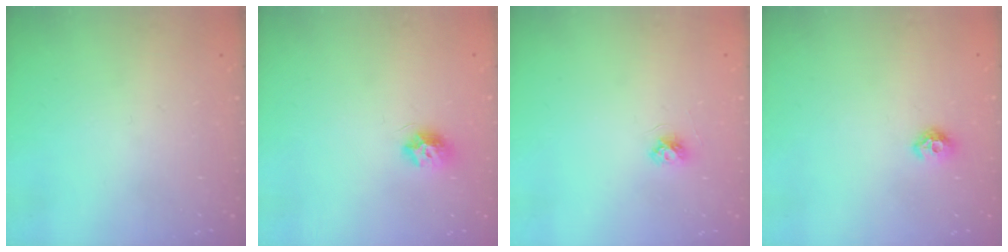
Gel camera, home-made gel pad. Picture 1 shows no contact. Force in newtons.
{"total": 8.1, "press": 8.1, "slide": 0.1}
{"total": 3.7, "press": 3.6, "slide": 0.4}
{"total": 6.5, "press": 6.5, "slide": 0.7}